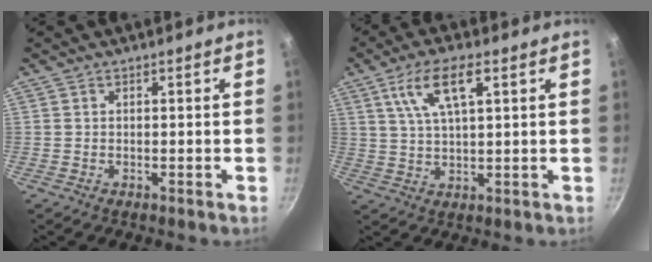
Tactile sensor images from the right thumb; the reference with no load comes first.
{"total": 9.2, "force": [3.8, 3.1, 7.8], "torque": [-0.141, 0.000, 0.076]}